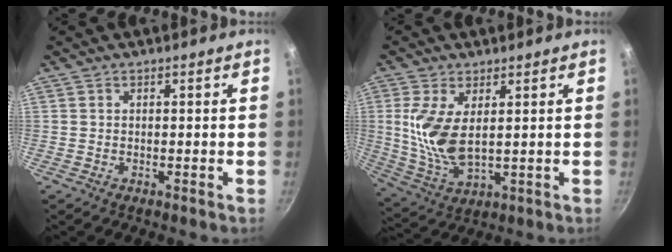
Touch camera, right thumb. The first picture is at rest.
{"total": 10.8, "force": [2.1, 5.3, 9.1], "torque": [-0.185, -0.018, 0.052]}